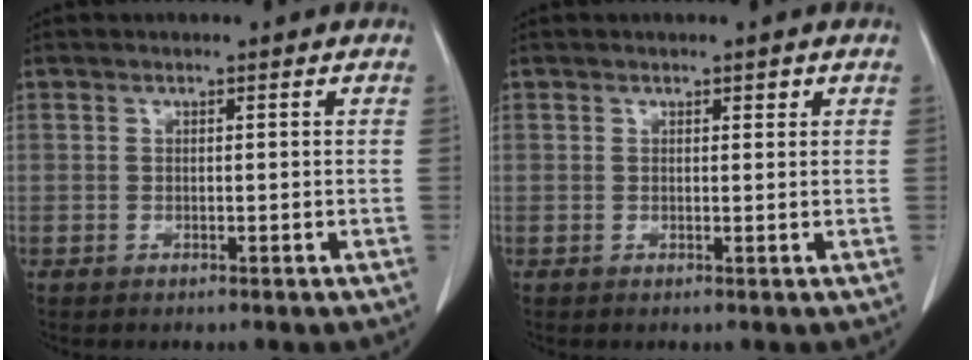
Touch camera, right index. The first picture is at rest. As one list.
[{"total": 1.0, "force": [0.5, 0.6, 0.6], "torque": [-0.013, 0.007, 0.010]}]